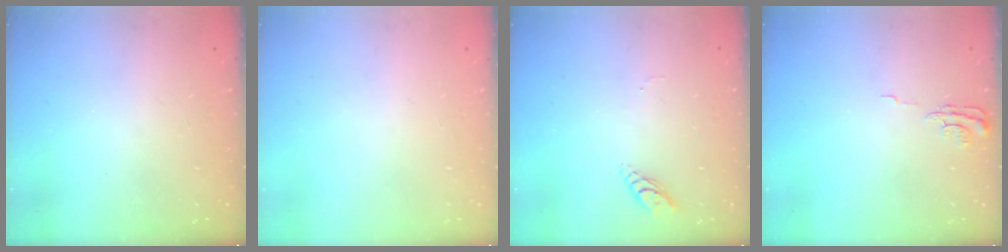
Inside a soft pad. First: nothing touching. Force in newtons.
{"total": 0.0}
{"total": 4.6, "press": 4.5, "slide": 0.4}
{"total": 6.2, "press": 6.2, "slide": 0.4}